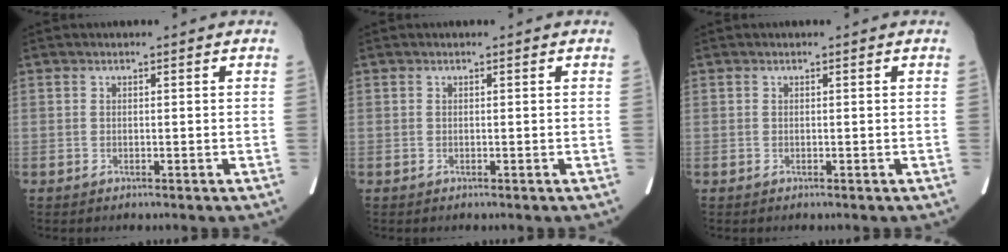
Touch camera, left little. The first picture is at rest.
{"total": 0.0}
{"total": 0.0}